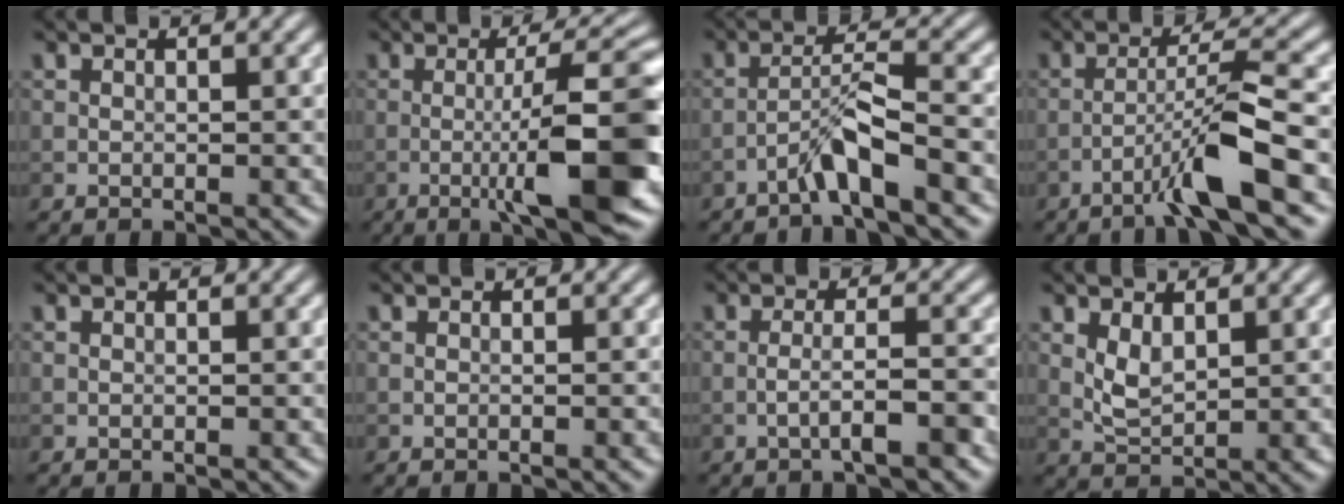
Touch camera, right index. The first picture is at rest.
{"total": 10.1, "force": [-2.0, 1.7, 9.8], "torque": [-0.132, 0.006, -0.037]}
{"total": 3.4, "force": [-2.3, 0.0, 2.5], "torque": [-0.047, 0.018, -0.048]}
{"total": 5.7, "force": [-3.0, 0.0, 4.8], "torque": [-0.082, 0.020, -0.062]}
{"total": 0.0}
{"total": 0.7, "force": [-0.2, 0.1, 0.7], "torque": [-0.008, -0.001, -0.004]}
{"total": 3.3, "force": [-1.6, 0.4, 2.9], "torque": [-0.049, 0.011, -0.032]}
{"total": 2.5, "force": [0.9, 1.2, 1.9], "torque": [-0.045, -0.005, 0.023]}